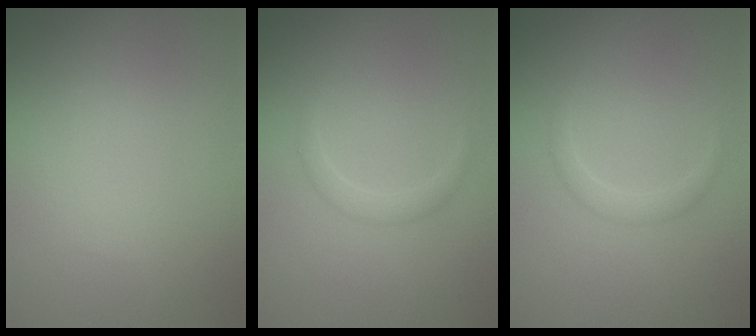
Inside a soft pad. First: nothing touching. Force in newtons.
{"total": 1.1, "press": 1.1, "slide": 0.1}
{"total": 1.1, "press": 1.1, "slide": 0.1}